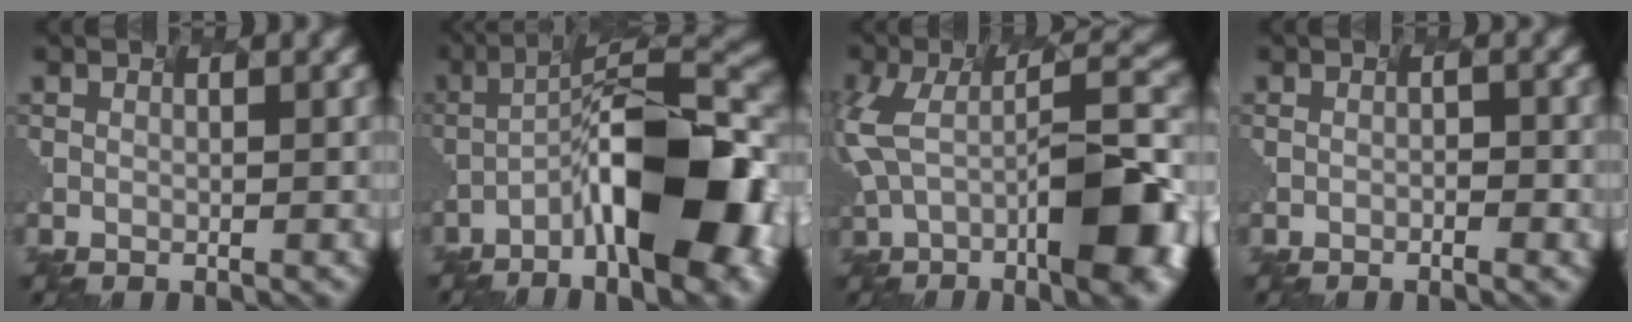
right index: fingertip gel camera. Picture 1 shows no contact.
{"total": 12.9, "force": [-6.3, 3.3, 10.7], "torque": [-0.187, 0.011, -0.078]}
{"total": 12.4, "force": [-2.6, 4.2, 11.4], "torque": [-0.208, 0.004, -0.024]}
{"total": 0.9, "force": [-0.7, -0.5, -0.1], "torque": [-0.007, -0.001, 0.006]}